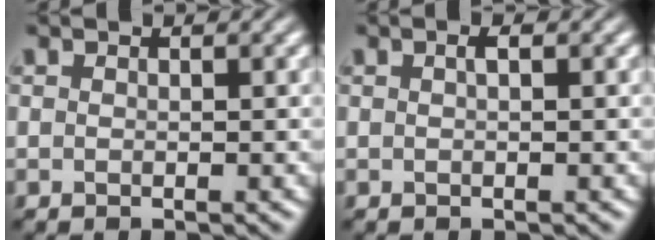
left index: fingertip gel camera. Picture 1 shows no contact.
{"total": 0.7, "force": [0.2, 0.2, 0.7], "torque": [-0.014, 0.006, 0.004]}